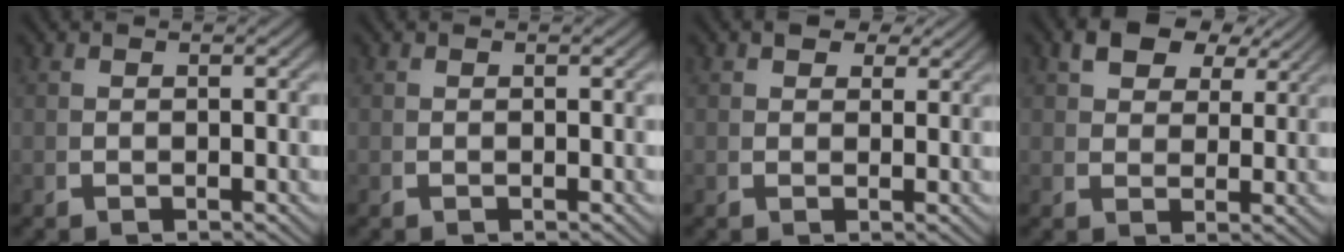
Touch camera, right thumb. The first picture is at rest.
{"total": 0.0}
{"total": 3.0, "force": [2.1, 1.7, 1.2], "torque": [-0.015, -0.003, 0.034]}
{"total": 5.4, "force": [4.0, 2.4, 2.7], "torque": [-0.046, 0.006, 0.072]}